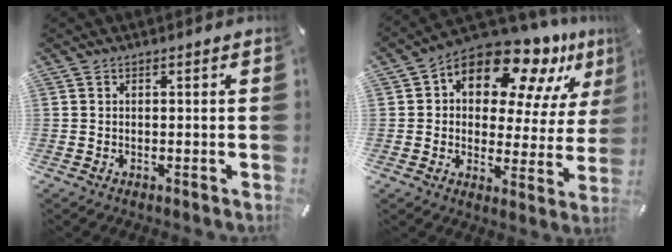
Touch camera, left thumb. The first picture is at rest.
{"total": 15.3, "force": [10.9, 7.3, 7.8], "torque": [-0.128, -0.090, 0.186]}